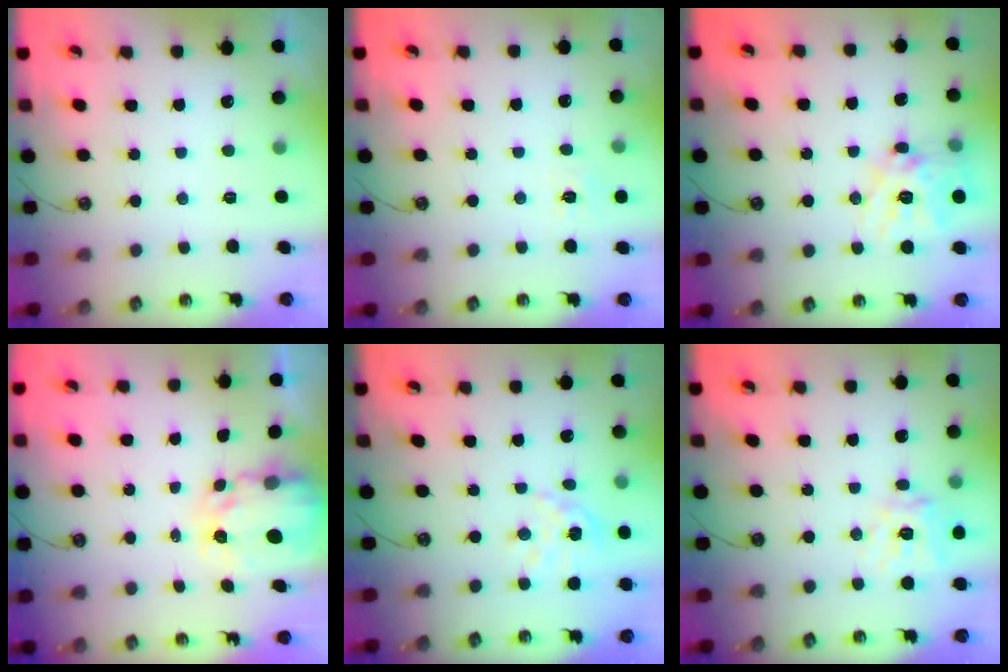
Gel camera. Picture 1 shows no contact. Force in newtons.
{"total": 5.9, "press": 5.8, "slide": 0.7}
{"total": 15.5, "press": 15.3, "slide": 2.4}
{"total": 5.5, "press": 5.5, "slide": 0.5}
{"total": 8.2, "press": 8.2, "slide": 0.9}
{"total": 12.9, "press": 12.8, "slide": 1.7}